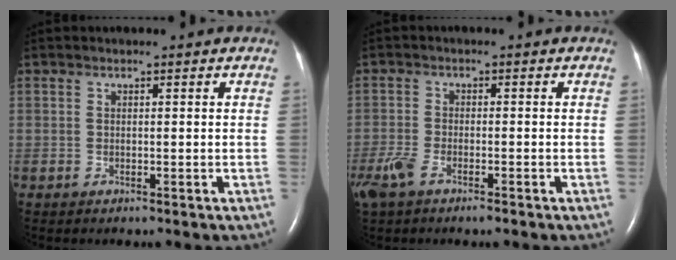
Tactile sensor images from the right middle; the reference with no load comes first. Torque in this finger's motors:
{"motor_torque": [0.49, -0.44, 0.05, 0.03]}